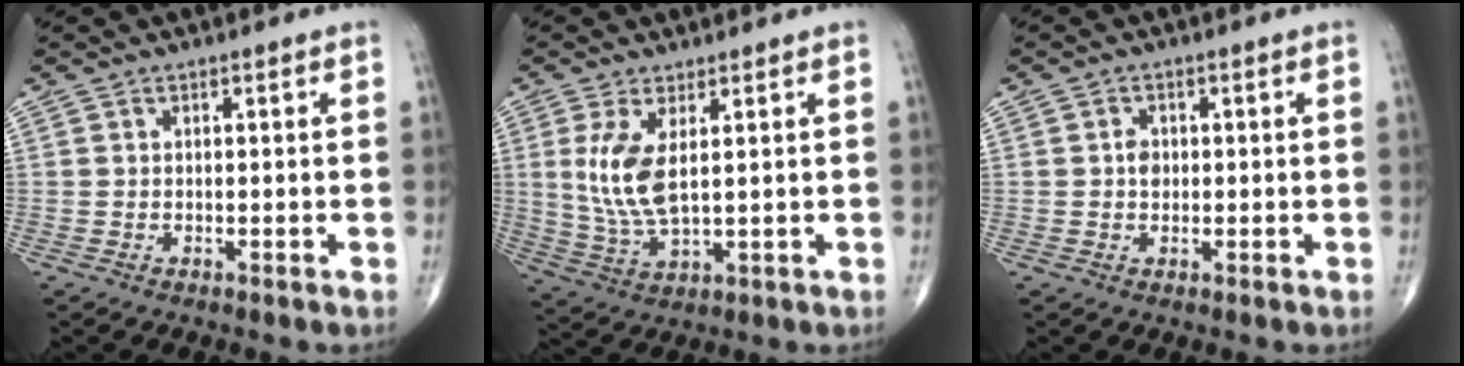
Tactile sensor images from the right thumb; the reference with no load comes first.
{"total": 8.5, "force": [1.9, 3.3, 7.6], "torque": [-0.168, -0.018, 0.048]}
{"total": 2.1, "force": [0.1, 1.7, 1.2], "torque": [-0.009, 0.003, 0.001]}